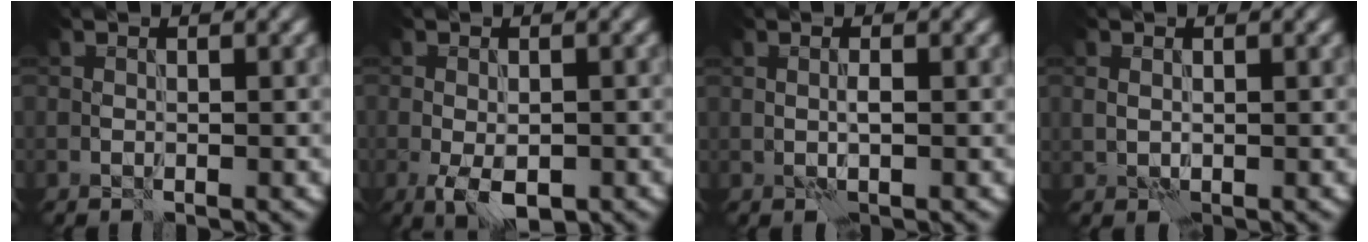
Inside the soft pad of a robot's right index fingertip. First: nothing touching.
{"total": 4.0, "force": [-1.8, 1.7, 3.1], "torque": [-0.056, -0.006, -0.029]}
{"total": 0.7, "force": [0.0, -0.2, 0.7], "torque": [-0.016, 0.006, 0.000]}
{"total": 0.6, "force": [0.1, 0.4, 0.4], "torque": [-0.012, 0.002, 0.003]}